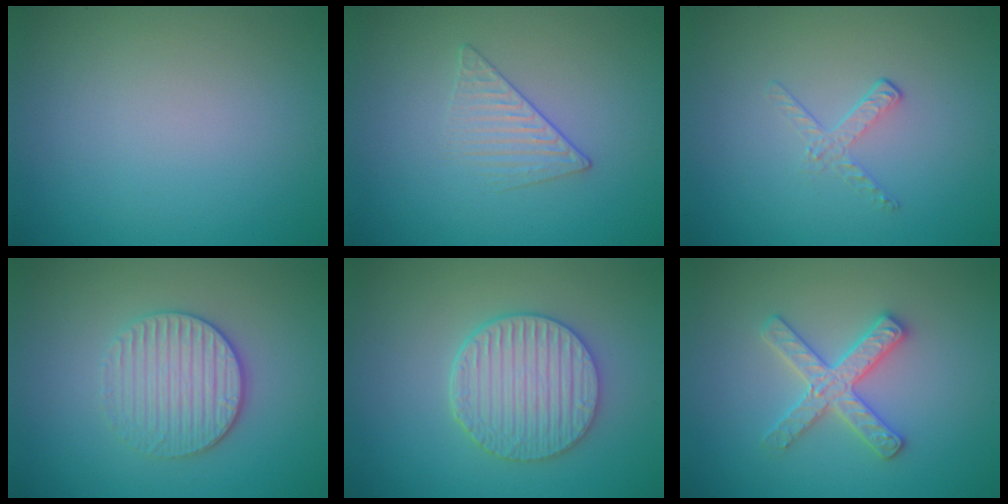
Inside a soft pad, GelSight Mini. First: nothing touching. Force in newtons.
{"total": 1.6, "press": 1.0, "slide": 1.2}
{"total": 1.2, "press": 0.4, "slide": 1.2}
{"total": 3.6, "press": 3.2, "slide": 1.6}
{"total": 5.1, "press": 4.3, "slide": 2.8}
{"total": 2.9, "press": 2.9, "slide": 0.5}